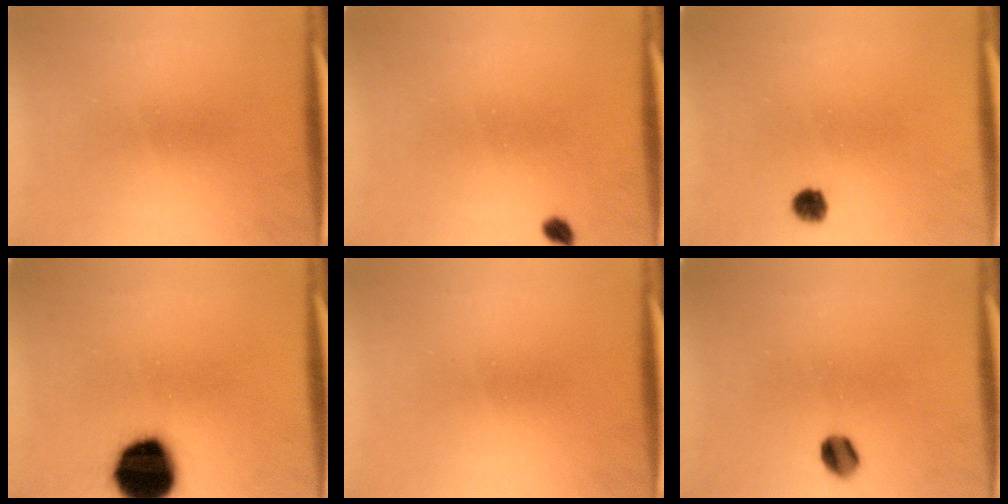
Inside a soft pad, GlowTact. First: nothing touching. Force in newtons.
{"total": 1.2}
{"total": 2.3}
{"total": 15.9}
{"total": 0.0}
{"total": 3.8}